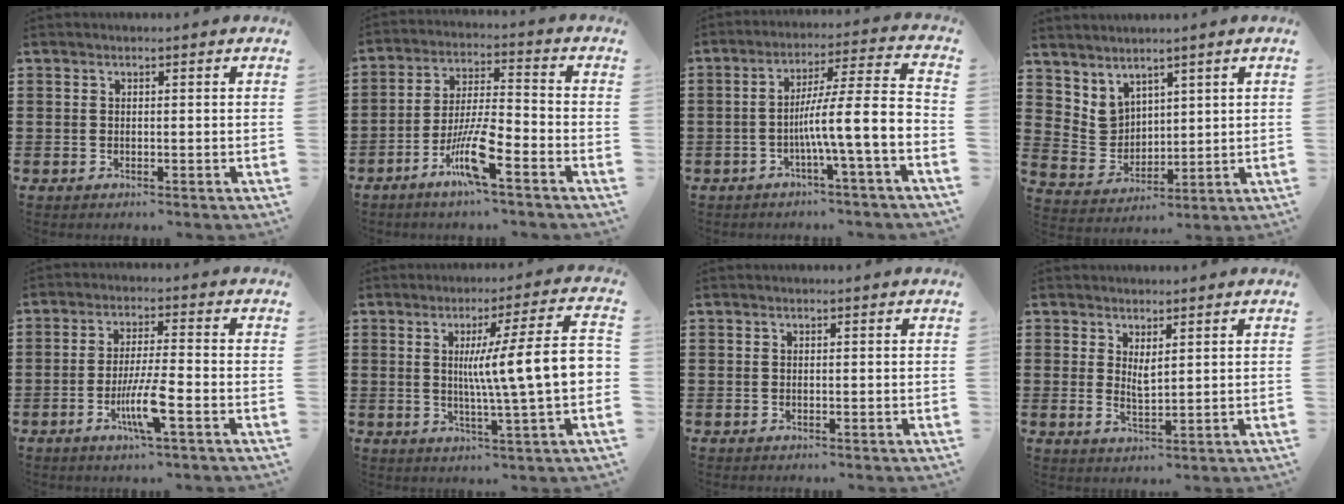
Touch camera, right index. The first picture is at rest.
{"total": 9.4, "force": [-5.3, 1.5, 7.6], "torque": [-0.161, -0.005, -0.101]}
{"total": 9.5, "force": [-3.2, 0.7, 8.9], "torque": [-0.157, -0.014, -0.062]}
{"total": 4.7, "force": [3.8, 2.9, 0.3], "torque": [-0.028, -0.010, 0.073]}
{"total": 7.1, "force": [-2.9, 0.7, 6.4], "torque": [-0.130, -0.016, -0.056]}
{"total": 11.7, "force": [0.7, 0.6, 11.7], "torque": [-0.194, -0.008, 0.004]}
{"total": 0.0}
{"total": 2.4, "force": [1.3, 0.7, 1.9], "torque": [-0.037, 0.002, 0.022]}